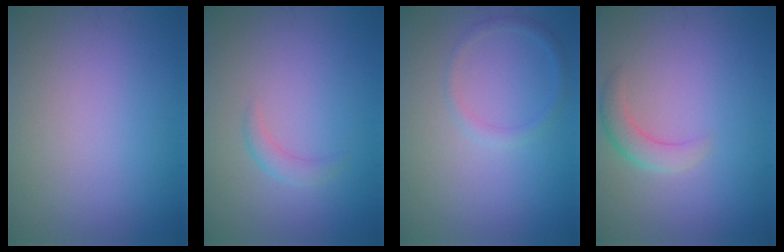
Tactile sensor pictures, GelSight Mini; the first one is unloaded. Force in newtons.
{"total": 1.4, "press": 1.4, "slide": 0.0}
{"total": 1.3, "press": 1.3, "slide": 0.1}
{"total": 2.4, "press": 2.4, "slide": 0.2}